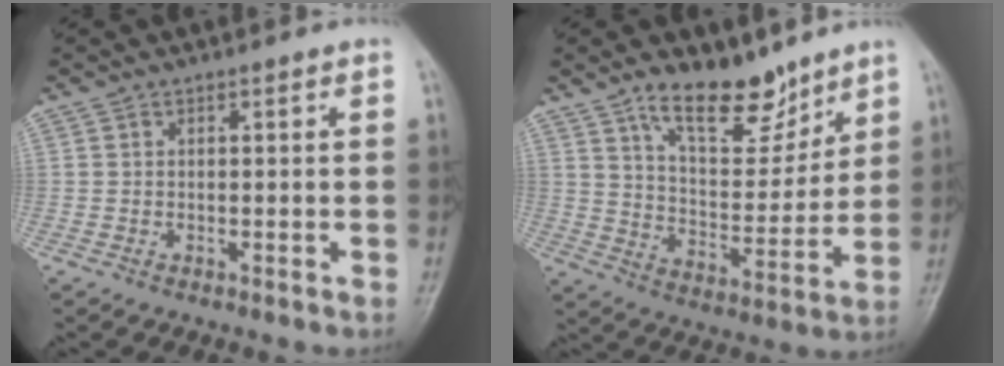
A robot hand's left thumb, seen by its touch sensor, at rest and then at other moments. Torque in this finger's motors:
{"motor_torque": [0.43, 0.27, 1.16, -1.16, 0.03]}